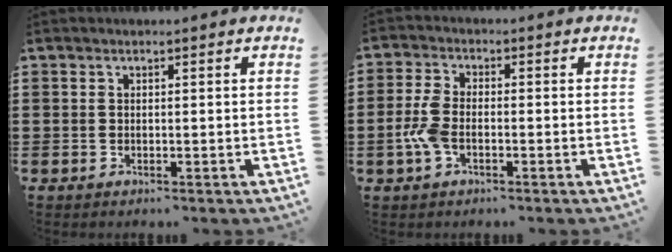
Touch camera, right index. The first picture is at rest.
{"total": 4.8, "force": [-1.5, 2.4, 3.9], "torque": [-0.104, -0.006, -0.034]}